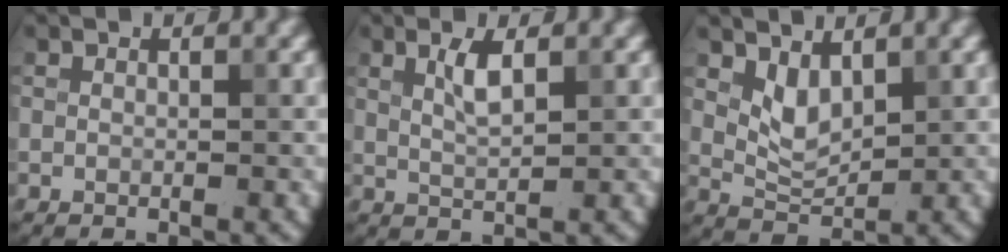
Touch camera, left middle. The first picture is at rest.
{"total": 2.2, "force": [1.0, 0.6, 1.9], "torque": [-0.038, 0.001, 0.020]}
{"total": 2.7, "force": [1.3, 1.4, 1.9], "torque": [-0.038, -0.007, 0.032]}